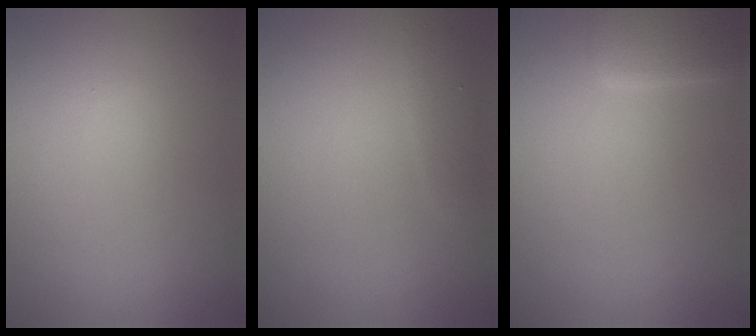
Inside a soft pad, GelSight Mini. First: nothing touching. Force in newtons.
{"total": 1.2, "press": 1.2, "slide": 0.1}
{"total": 3.1, "press": 3.1, "slide": 0.2}